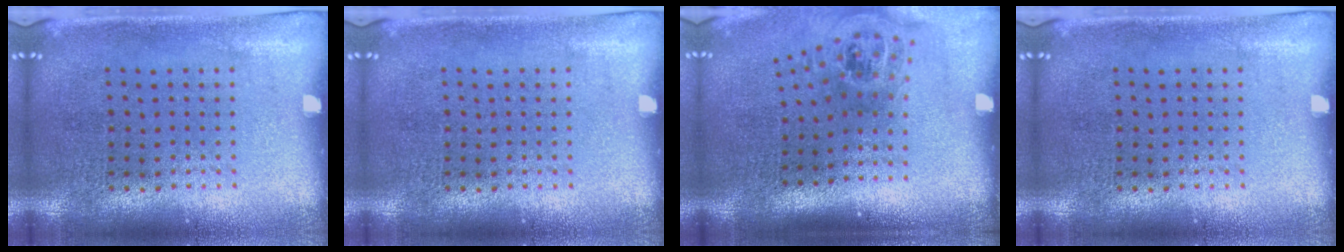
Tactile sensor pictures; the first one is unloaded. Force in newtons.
{"total": 0.0}
{"total": 1.7, "press": 1.3, "slide": 1.1}
{"total": 0.0}